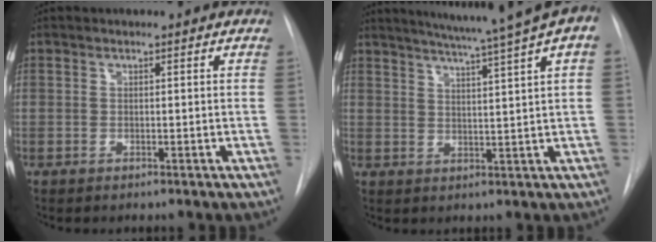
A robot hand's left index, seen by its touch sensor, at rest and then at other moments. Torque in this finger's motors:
{"motor_torque": [-0.31, -1.03, -0.76, 0.06]}